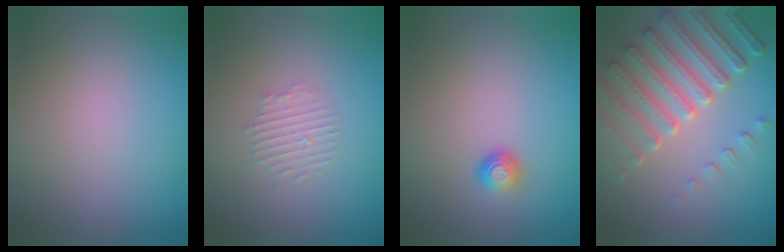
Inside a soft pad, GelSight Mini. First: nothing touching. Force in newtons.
{"total": 1.8, "press": 1.7, "slide": 0.4}
{"total": 1.3, "press": 1.0, "slide": 0.8}
{"total": 6.7, "press": 5.4, "slide": 4.1}